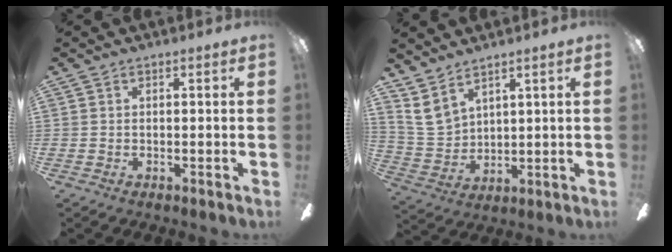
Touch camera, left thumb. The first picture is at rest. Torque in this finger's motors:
{"motor_torque": [0.18, 0.14, -0.03, -0.12, -0.02]}